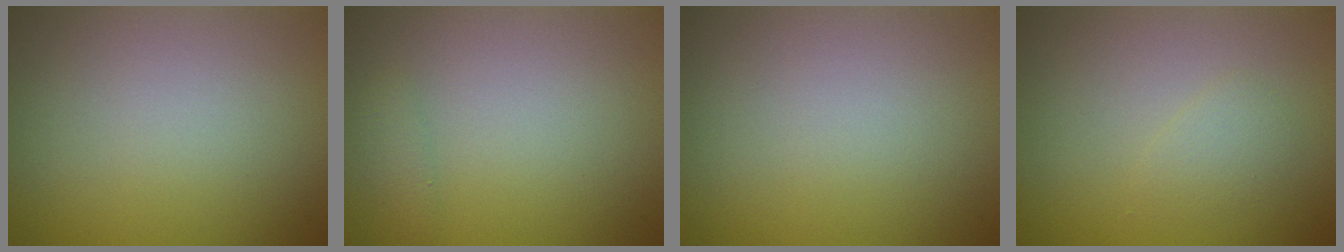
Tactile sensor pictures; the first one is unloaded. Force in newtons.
{"total": 0.8, "press": 0.8, "slide": 0.0}
{"total": 0.0}
{"total": 1.1, "press": 1.1, "slide": 0.1}